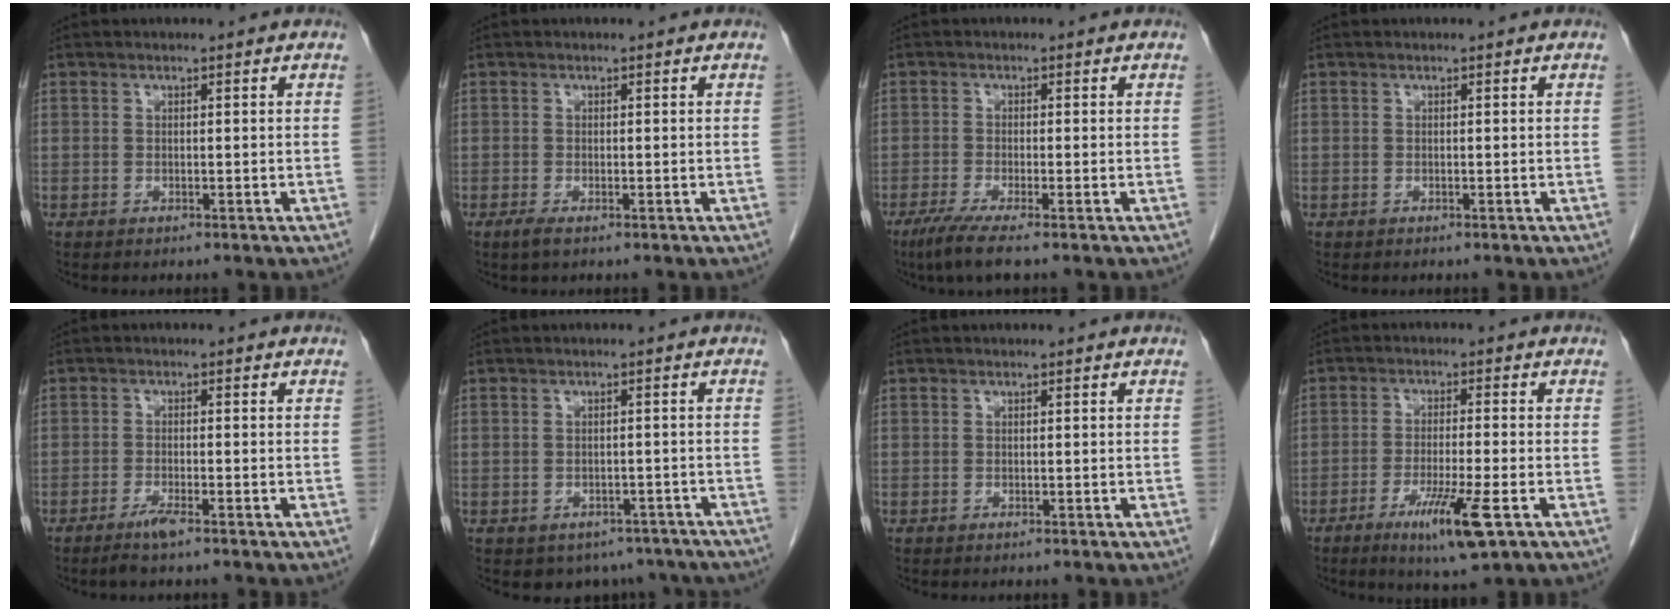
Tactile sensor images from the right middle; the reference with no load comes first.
{"total": 1.3, "force": [-0.7, 0.3, 1.0], "torque": [-0.022, -0.004, -0.014]}
{"total": 4.5, "force": [-3.0, -0.1, 3.3], "torque": [-0.063, -0.015, -0.060]}
{"total": 0.0}
{"total": 2.4, "force": [-1.7, -0.1, 1.6], "torque": [-0.037, -0.004, -0.035]}
{"total": 7.3, "force": [-5.7, 4.3, 1.5], "torque": [0.000, 0.003, -0.063]}
{"total": 0.0}
{"total": 8.3, "force": [-3.9, 0.2, 7.3], "torque": [-0.133, -0.021, -0.063]}